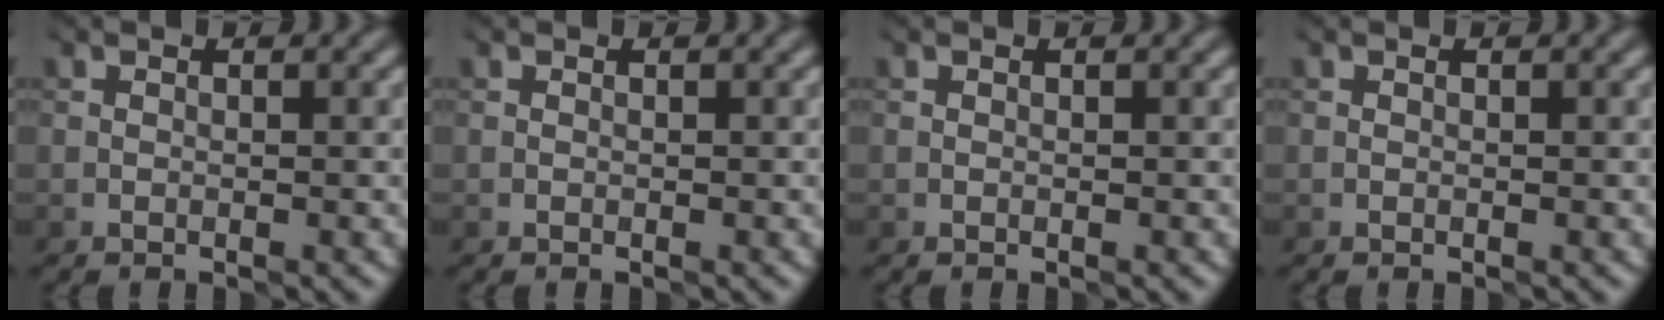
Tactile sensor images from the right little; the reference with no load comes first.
{"total": 0.0}
{"total": 0.0}
{"total": 0.0}